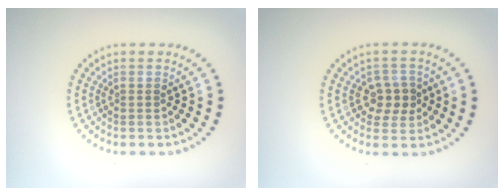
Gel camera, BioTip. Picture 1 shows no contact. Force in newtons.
{"total": 2.7, "press": 2.6, "slide": 0.8}